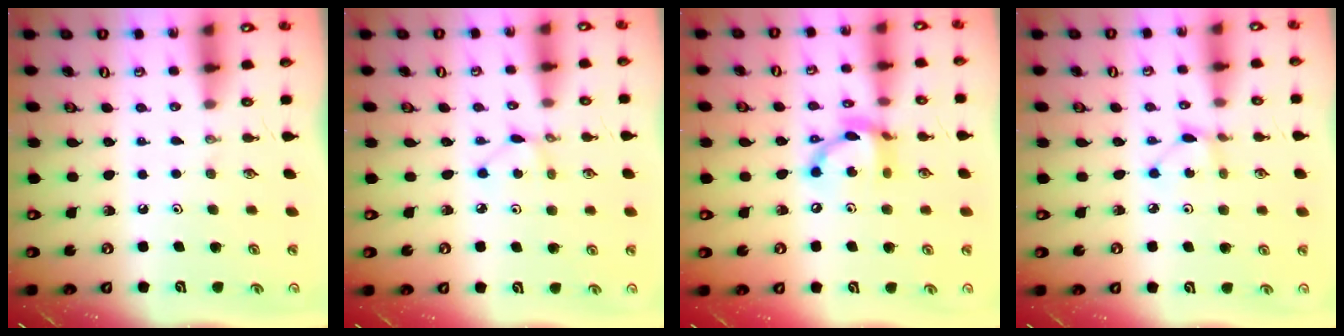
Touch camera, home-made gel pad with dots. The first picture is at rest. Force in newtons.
{"total": 2.4, "press": 2.4, "slide": 0.2}
{"total": 13.4, "press": 13.3, "slide": 1.1}
{"total": 2.0, "press": 2.0, "slide": 0.3}